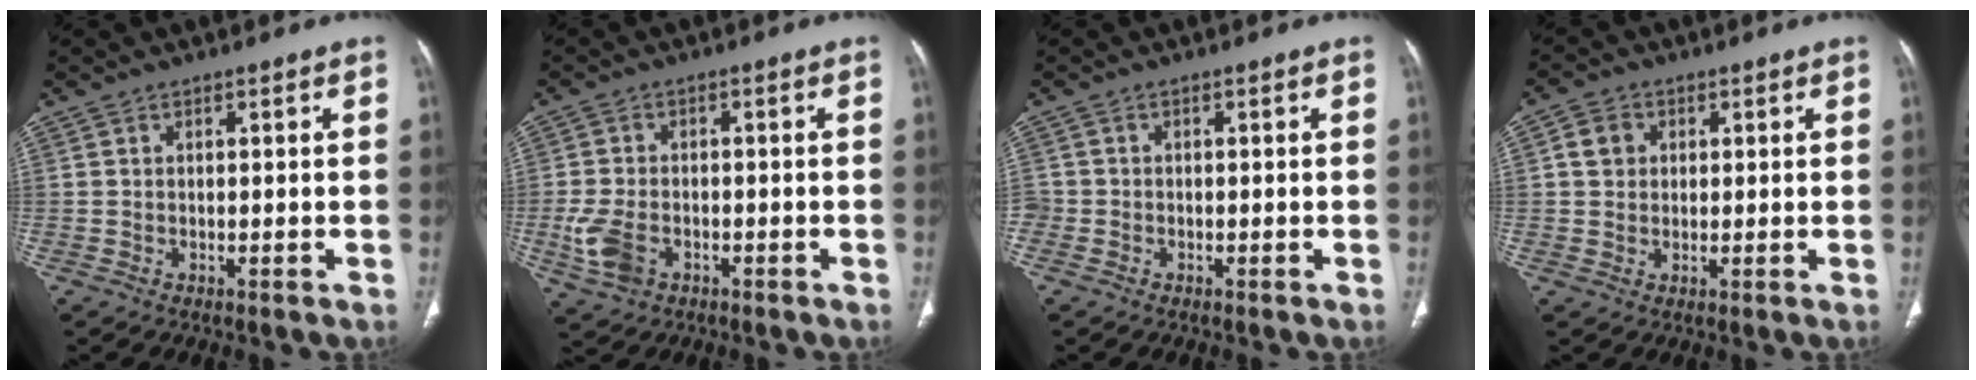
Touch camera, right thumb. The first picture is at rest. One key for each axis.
{"total": 5.6, "fx": -1.5, "fy": 3.5, "fz": 4.1, "tx": -0.103, "ty": -0.001, "tz": -0.025}
{"total": 1.4, "fx": -0.4, "fy": 1.3, "fz": 0.3, "tx": -0.004, "ty": 0.003, "tz": -0.012}
{"total": 4.3, "fx": 1.1, "fy": 3.7, "fz": 1.8, "tx": -0.019, "ty": 0.002, "tz": 0.020}